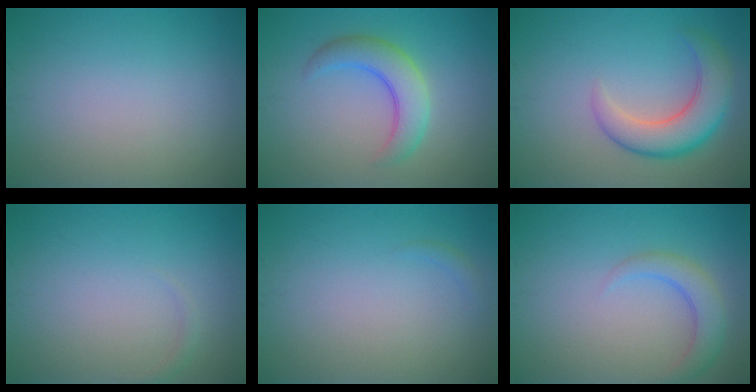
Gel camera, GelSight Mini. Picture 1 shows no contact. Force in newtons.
{"total": 4.3, "press": 4.3, "slide": 0.2}
{"total": 5.4, "press": 5.4, "slide": 0.3}
{"total": 0.6, "press": 0.6, "slide": 0.0}
{"total": 0.5, "press": 0.5, "slide": 0.1}
{"total": 2.8, "press": 2.8, "slide": 0.3}